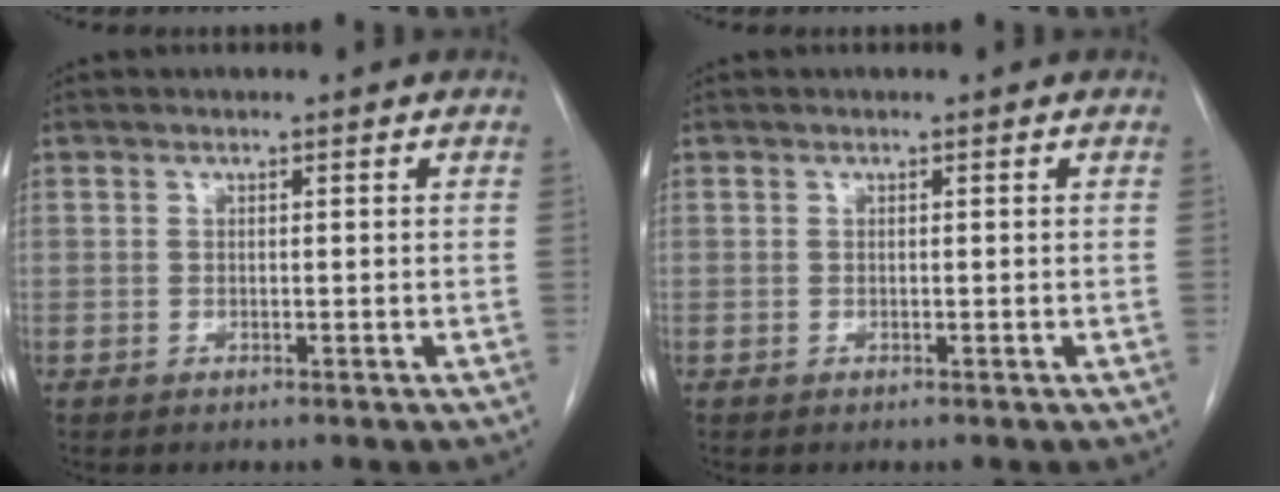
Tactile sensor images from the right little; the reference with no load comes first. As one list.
[{"total": 0.0}]